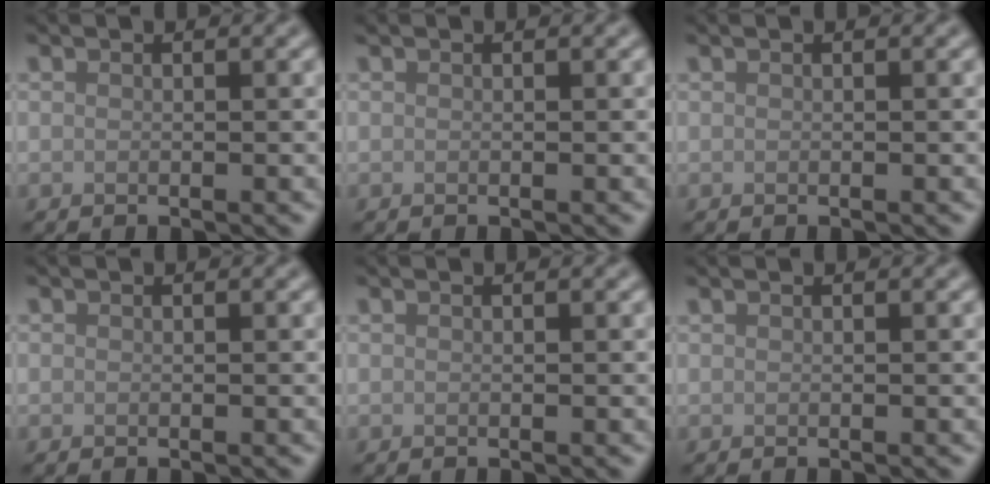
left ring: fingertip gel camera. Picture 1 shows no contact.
{"total": 0.0}
{"total": 0.0}
{"total": 0.0}
{"total": 0.0}
{"total": 0.0}